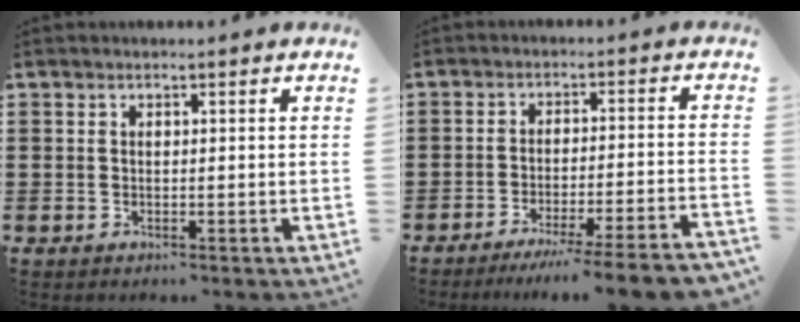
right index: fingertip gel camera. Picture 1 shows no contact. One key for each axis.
{"total": 5.9, "fx": -4.8, "fy": -0.6, "fz": 3.3, "tx": -0.050, "ty": -0.015, "tz": -0.091}